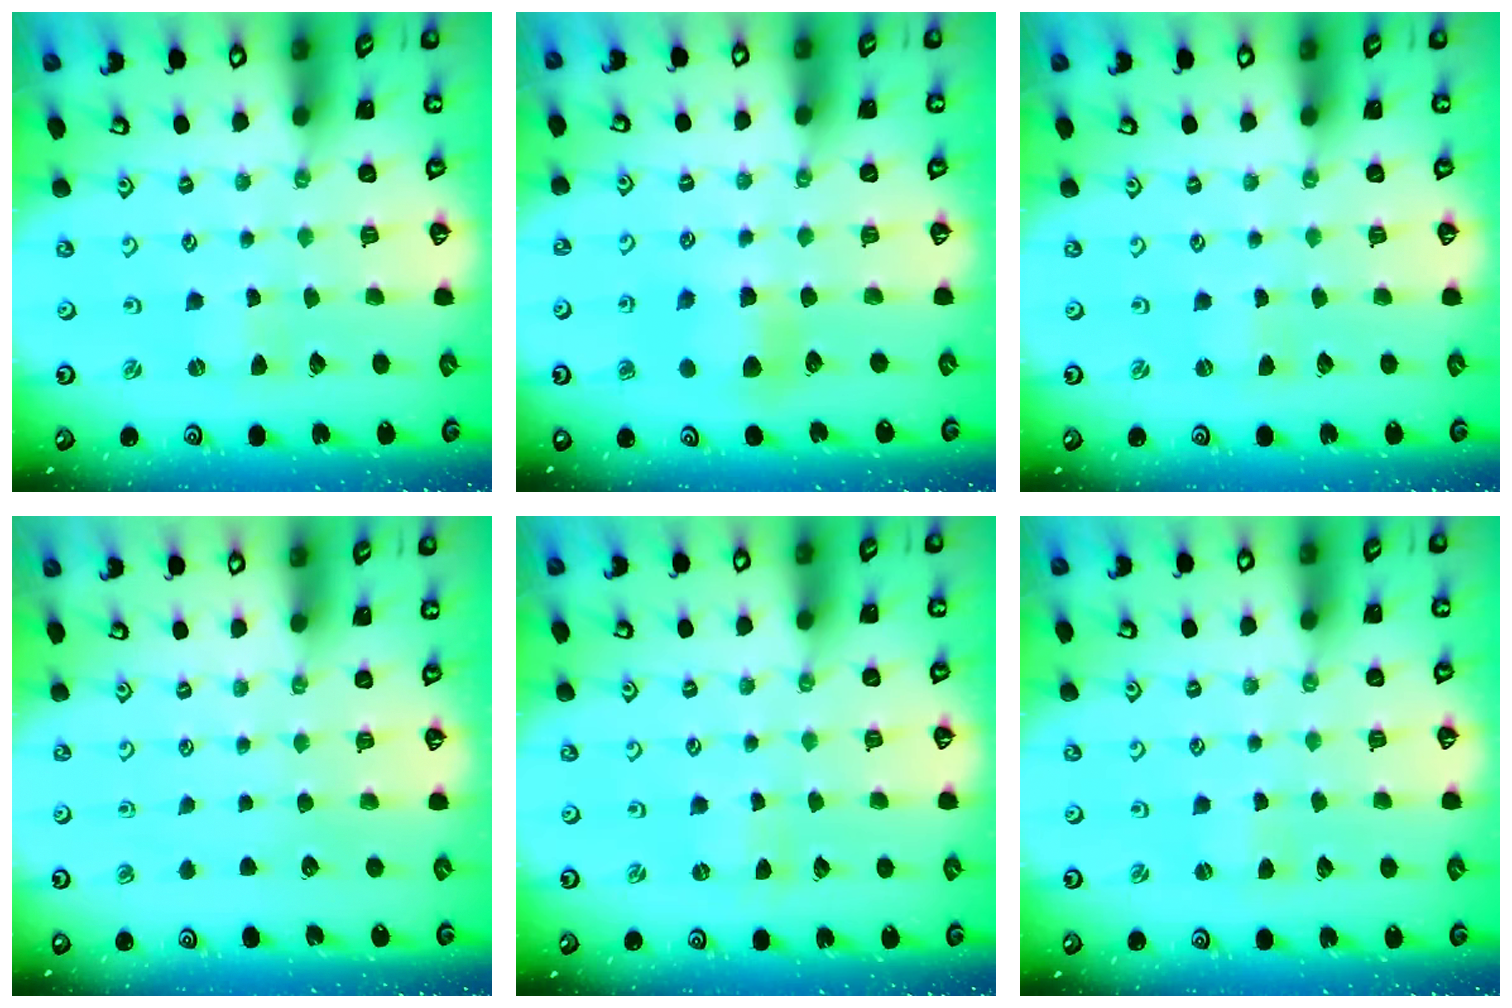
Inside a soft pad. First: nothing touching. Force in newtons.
{"total": 5.8, "press": 5.8, "slide": 0.2}
{"total": 0.0}
{"total": 0.0}
{"total": 0.0}
{"total": 1.3, "press": 1.3, "slide": 0.4}